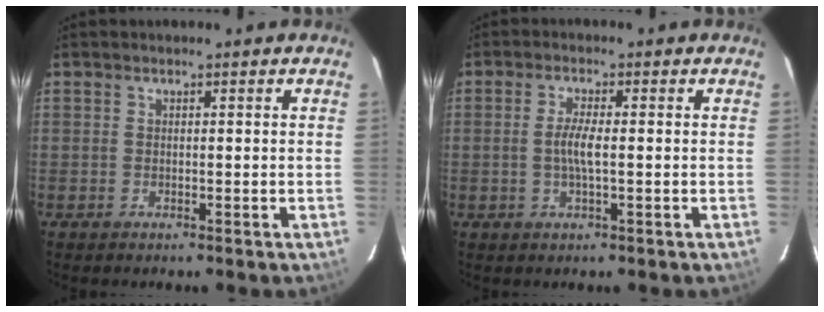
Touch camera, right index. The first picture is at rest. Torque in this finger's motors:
{"motor_torque": [0.57, -0.16, 0.30, 0.09]}